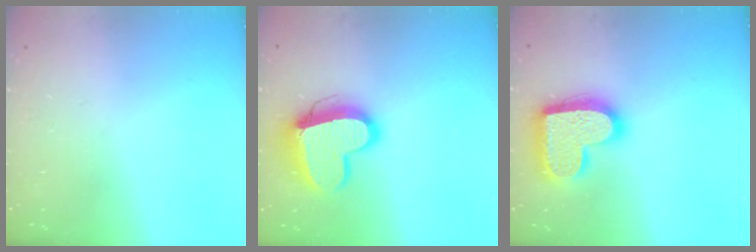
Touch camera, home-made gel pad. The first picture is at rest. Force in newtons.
{"total": 14.7, "press": 14.6, "slide": 1.3}
{"total": 19.6, "press": 19.5, "slide": 1.3}